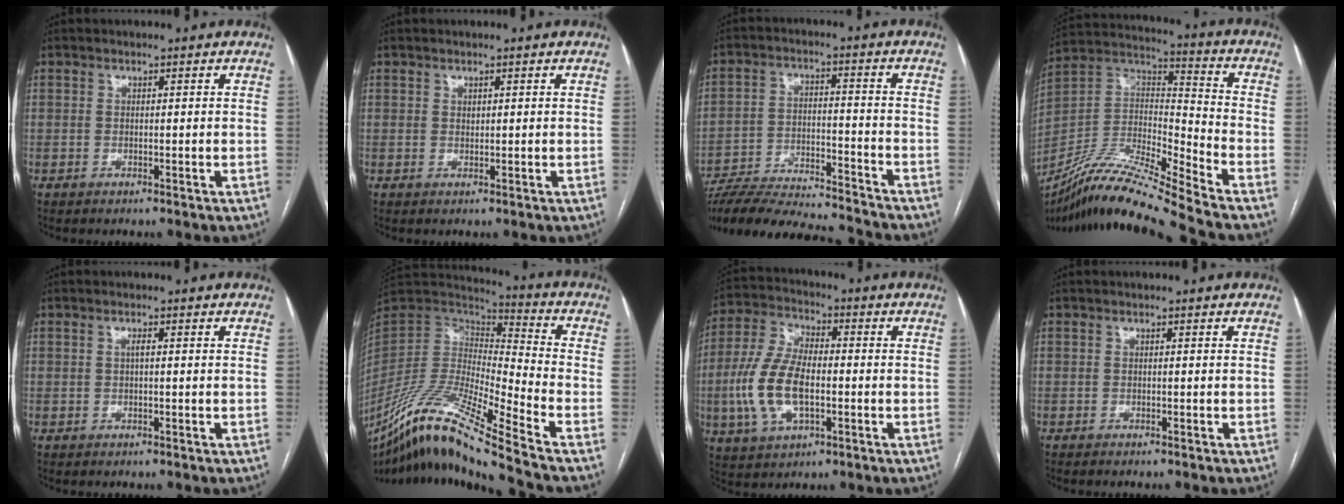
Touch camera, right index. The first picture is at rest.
{"total": 0.5, "force": [0.3, 0.3, 0.3], "torque": [-0.003, -0.002, 0.006]}
{"total": 18.9, "force": [-17.9, 1.0, 5.9], "torque": [-0.125, -0.012, -0.279]}
{"total": 19.0, "force": [-16.5, -1.5, 9.3], "torque": [-0.192, 0.002, -0.306]}
{"total": 0.8, "force": [0.1, 0.1, 0.8], "torque": [-0.015, 0.002, 0.000]}
{"total": 20.6, "force": [-15.5, -0.9, 13.4], "torque": [-0.292, -0.030, -0.295]}
{"total": 12.3, "force": [-2.3, 5.8, 10.6], "torque": [-0.246, 0.009, -0.041]}
{"total": 1.7, "force": [-1.5, 0.2, 0.7], "torque": [-0.010, -0.002, -0.017]}